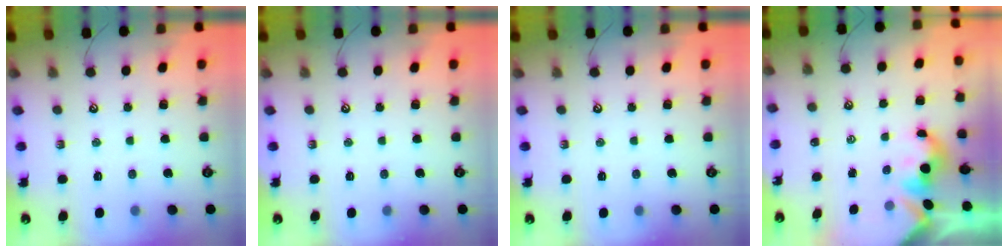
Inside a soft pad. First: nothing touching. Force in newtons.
{"total": 0.0}
{"total": 0.0}
{"total": 1.8, "press": 1.8, "slide": 0.2}